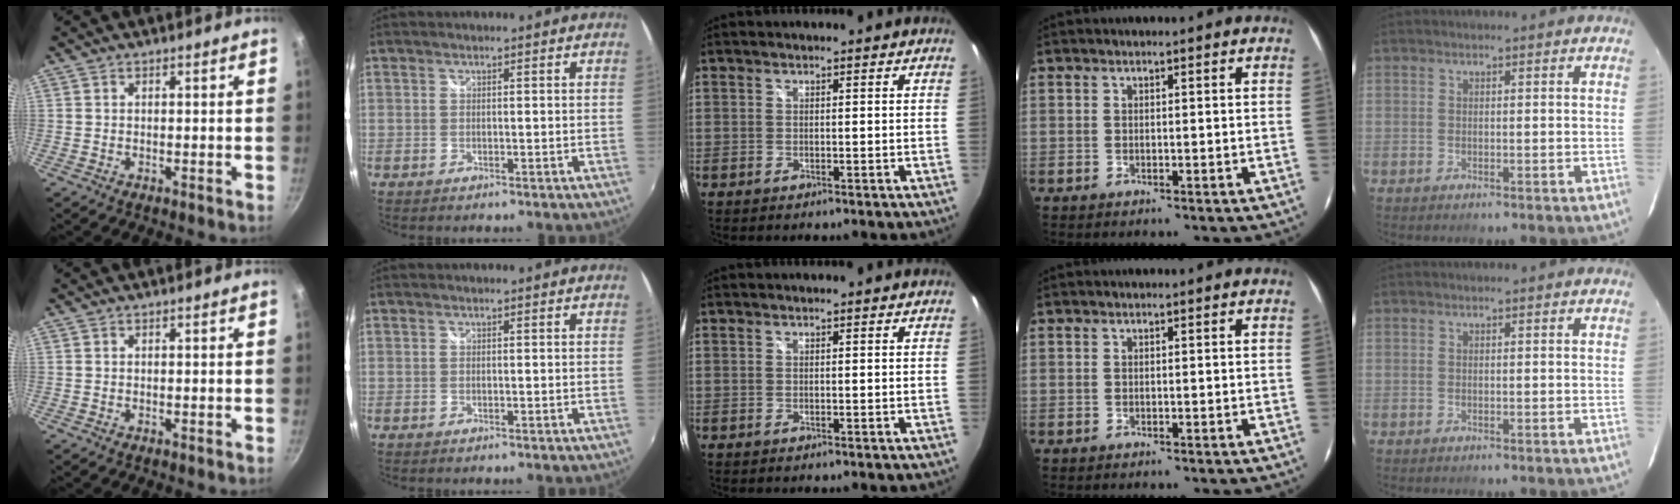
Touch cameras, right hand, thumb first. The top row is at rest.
{}